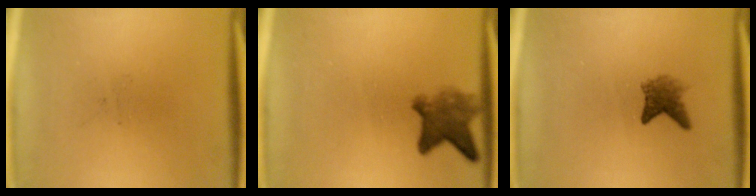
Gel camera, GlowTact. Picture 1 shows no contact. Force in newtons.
{"total": 5.2}
{"total": 2.7}